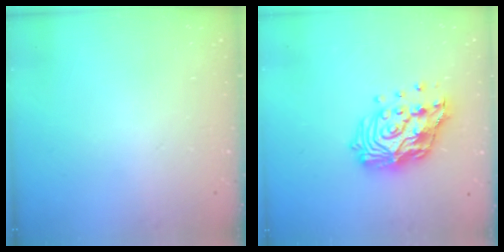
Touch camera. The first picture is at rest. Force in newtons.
{"total": 16.3, "press": 16.2, "slide": 1.6}